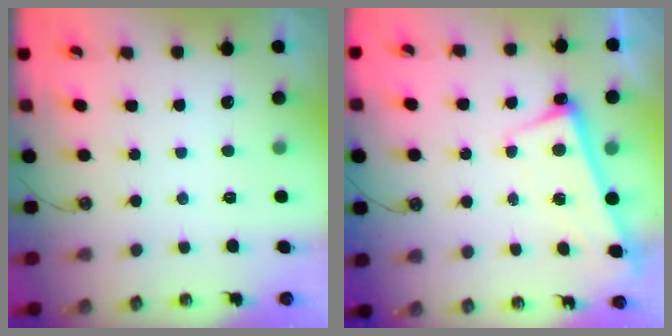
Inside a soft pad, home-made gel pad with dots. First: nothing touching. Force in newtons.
{"total": 2.6, "press": 2.6, "slide": 0.6}